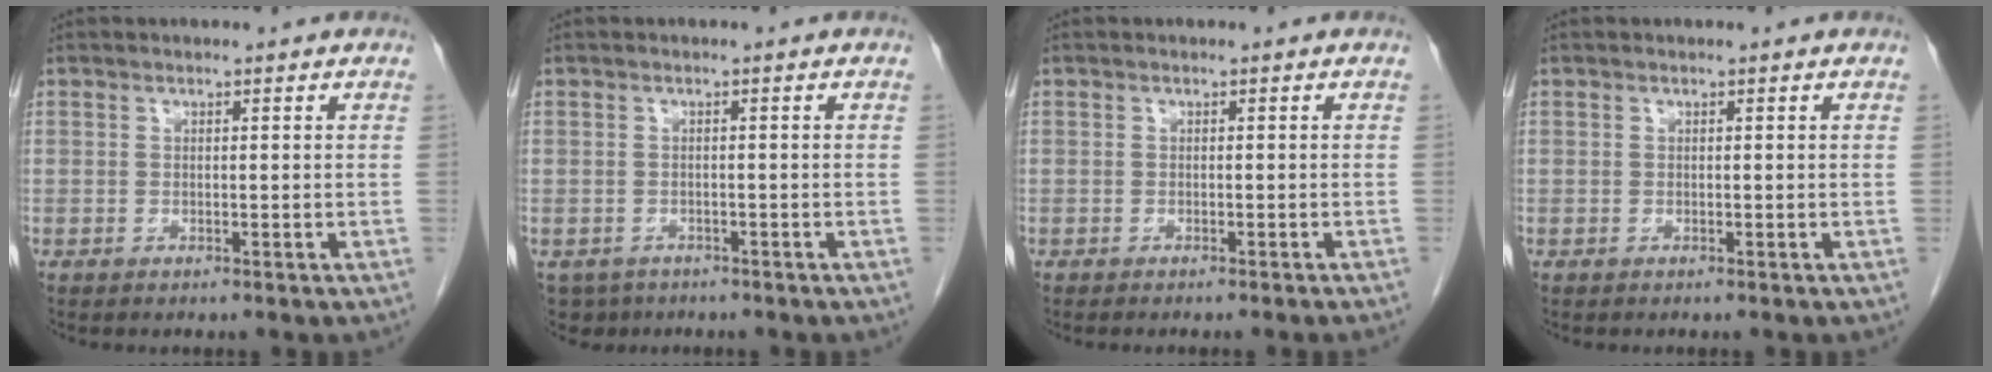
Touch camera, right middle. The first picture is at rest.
{"total": 3.9, "force": [-2.7, 2.8, 0.5], "torque": [-0.005, 0.001, -0.039]}
{"total": 2.4, "force": [-2.1, -0.5, 1.1], "torque": [-0.012, 0.006, -0.025]}
{"total": 0.0}